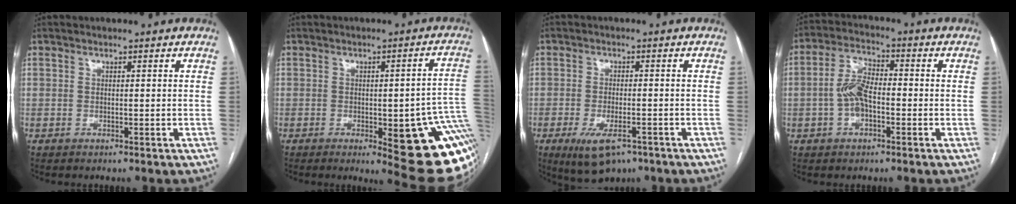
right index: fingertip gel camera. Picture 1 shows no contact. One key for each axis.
{"total": 18.6, "fx": -5.4, "fy": 4.2, "fz": 17.3, "tx": -0.115, "ty": 0.009, "tz": -0.049}
{"total": 7.5, "fx": -4.4, "fy": 2.9, "fz": 5.3, "tx": -0.095, "ty": -0.017, "tz": -0.063}
{"total": 6.5, "fx": -1.2, "fy": 3.1, "fz": 5.6, "tx": -0.121, "ty": 0.018, "tz": -0.026}